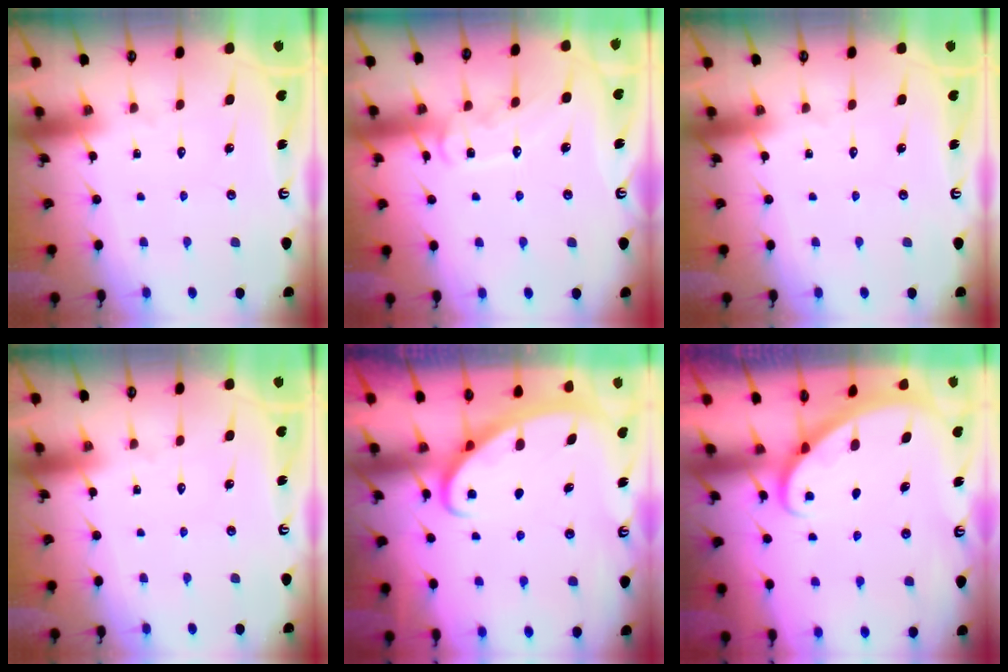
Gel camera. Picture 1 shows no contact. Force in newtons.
{"total": 10.0, "press": 10.0, "slide": 0.8}
{"total": 0.0}
{"total": 0.0}
{"total": 3.0, "press": 2.9, "slide": 0.3}
{"total": 2.1, "press": 2.1, "slide": 0.1}